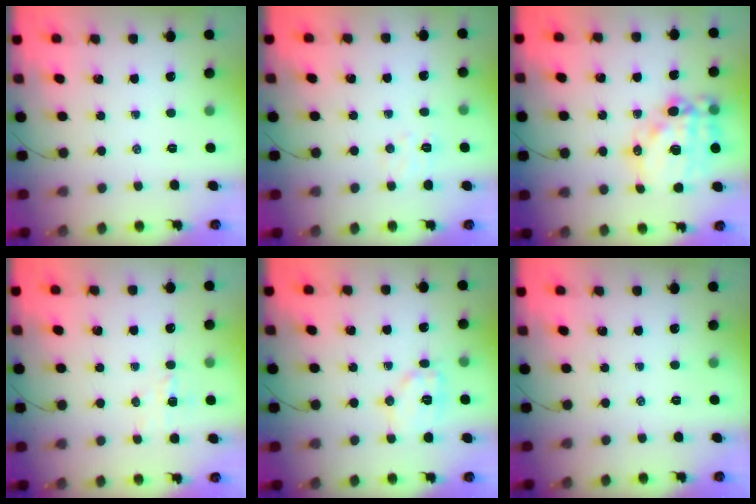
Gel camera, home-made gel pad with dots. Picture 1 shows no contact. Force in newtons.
{"total": 5.8, "press": 5.8, "slide": 1.0}
{"total": 18.5, "press": 18.0, "slide": 4.4}
{"total": 3.7, "press": 3.5, "slide": 1.1}
{"total": 9.5, "press": 9.5, "slide": 0.3}
{"total": 0.0}